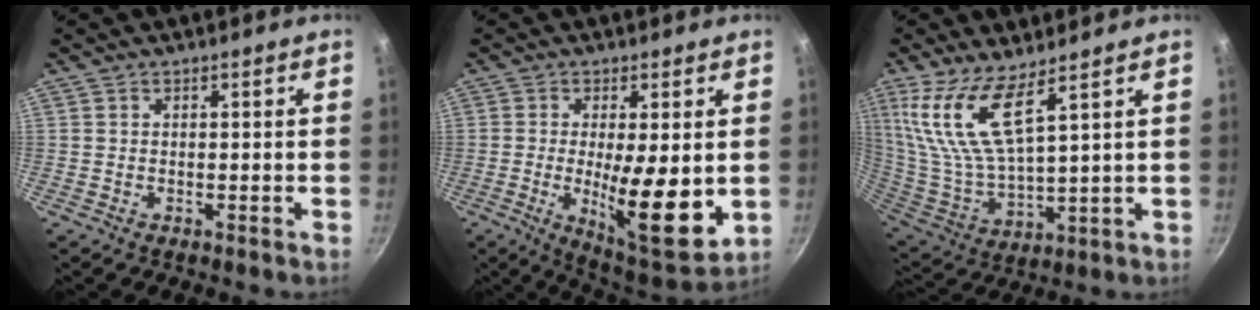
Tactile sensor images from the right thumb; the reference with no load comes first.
{"total": 14.3, "force": [-1.0, 4.3, 13.6], "torque": [-0.198, -0.023, -0.007]}
{"total": 13.1, "force": [7.9, 3.5, 9.8], "torque": [-0.199, -0.057, 0.171]}